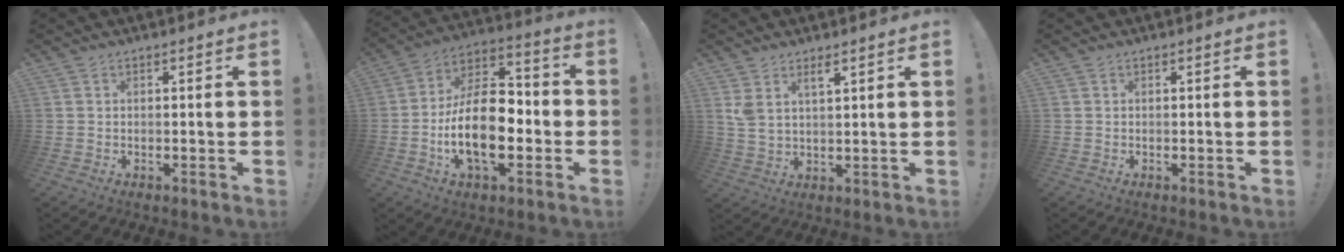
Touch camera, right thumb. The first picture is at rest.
{"total": 20.0, "force": [-4.3, 10.4, 16.5], "torque": [-0.303, 0.010, -0.071]}
{"total": 4.9, "force": [3.2, 1.9, 3.2], "torque": [-0.056, -0.015, 0.058]}
{"total": 0.0}